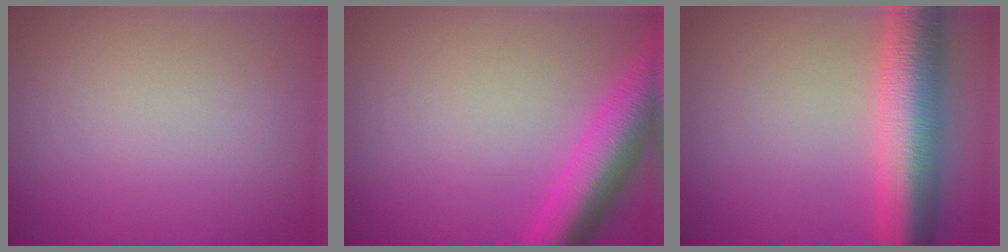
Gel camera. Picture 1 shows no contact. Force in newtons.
{"total": 6.8, "press": 6.8, "slide": 0.2}
{"total": 9.2, "press": 9.2, "slide": 0.1}